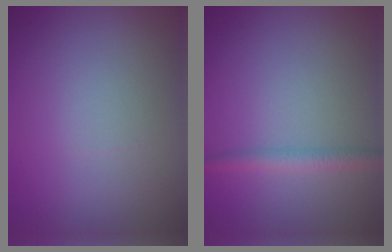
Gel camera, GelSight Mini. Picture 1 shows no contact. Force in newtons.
{"total": 2.2, "press": 2.2, "slide": 0.1}